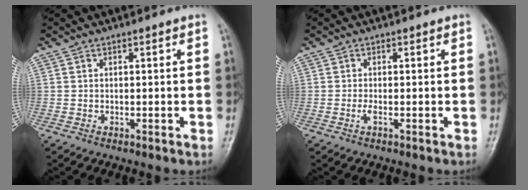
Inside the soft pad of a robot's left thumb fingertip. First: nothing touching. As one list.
[{"total": 1.4, "force": [-0.3, 0.4, 1.3], "torque": [-0.025, 0.003, -0.008]}]